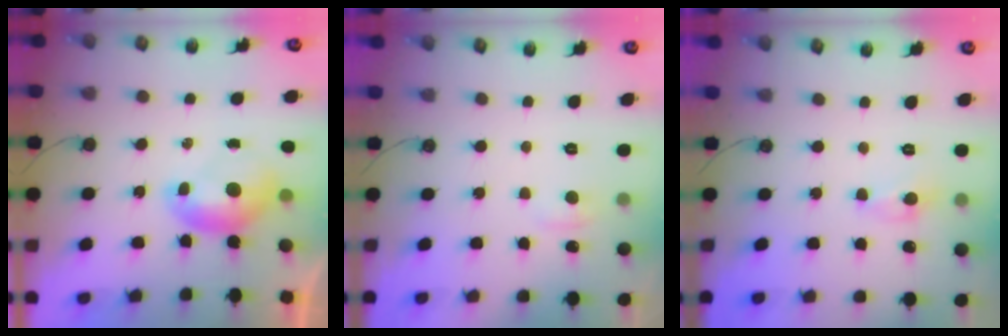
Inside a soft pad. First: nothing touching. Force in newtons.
{"total": 1.2, "press": 1.0, "slide": 0.7}
{"total": 0.0}